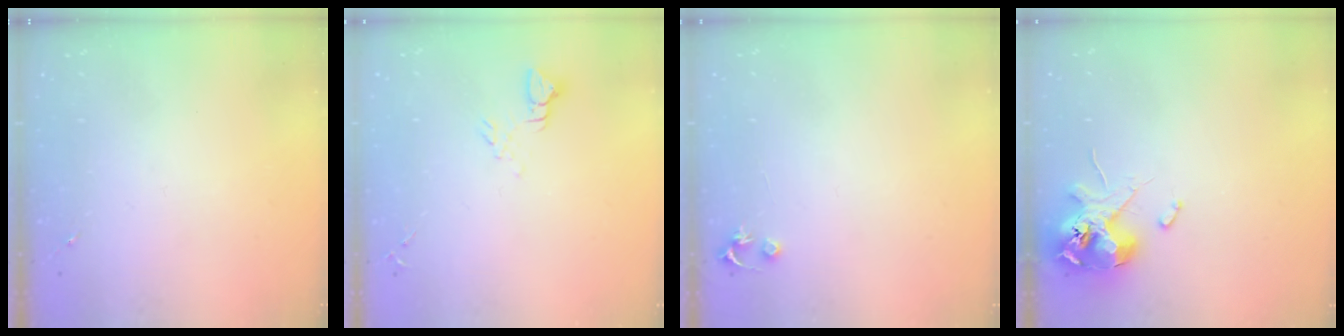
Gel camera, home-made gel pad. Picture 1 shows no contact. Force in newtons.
{"total": 5.1, "press": 5.1, "slide": 0.4}
{"total": 3.5, "press": 3.5, "slide": 0.3}
{"total": 12.4, "press": 12.3, "slide": 1.8}